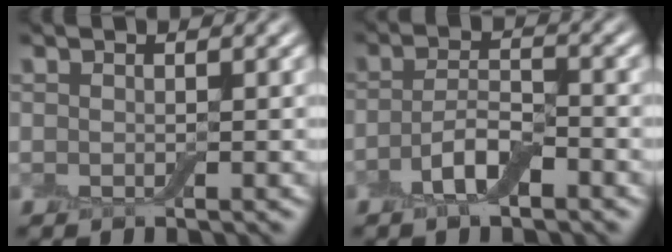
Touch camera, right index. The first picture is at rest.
{"total": 3.4, "force": [-1.7, 1.3, 2.7], "torque": [-0.055, 0.006, -0.036]}